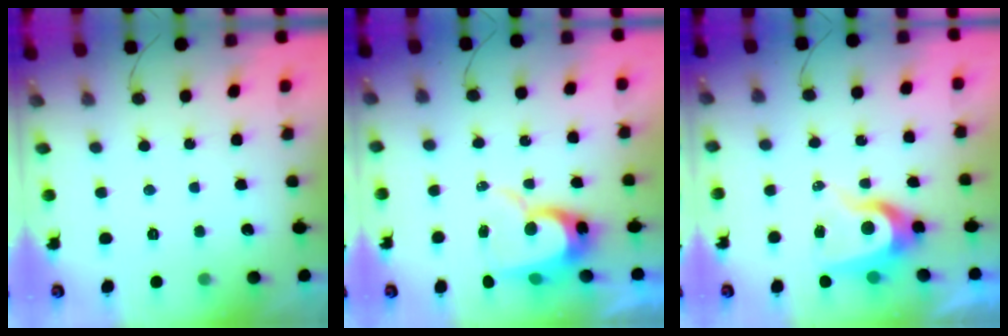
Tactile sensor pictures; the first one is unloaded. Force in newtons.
{"total": 10.1, "press": 10.1, "slide": 1.0}
{"total": 8.6, "press": 8.5, "slide": 0.9}